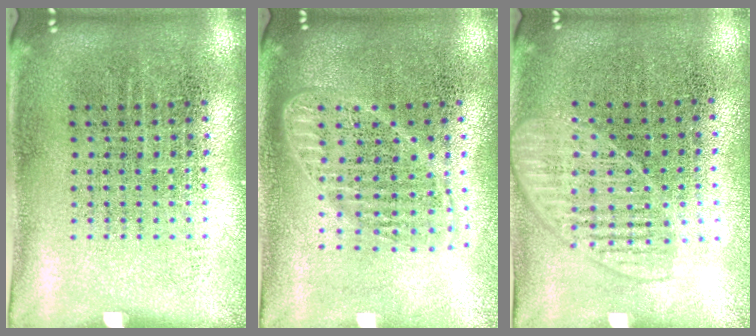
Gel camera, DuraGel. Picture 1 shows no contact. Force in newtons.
{"total": 1.8, "press": 1.6, "slide": 0.9}
{"total": 1.3, "press": 1.2, "slide": 0.6}